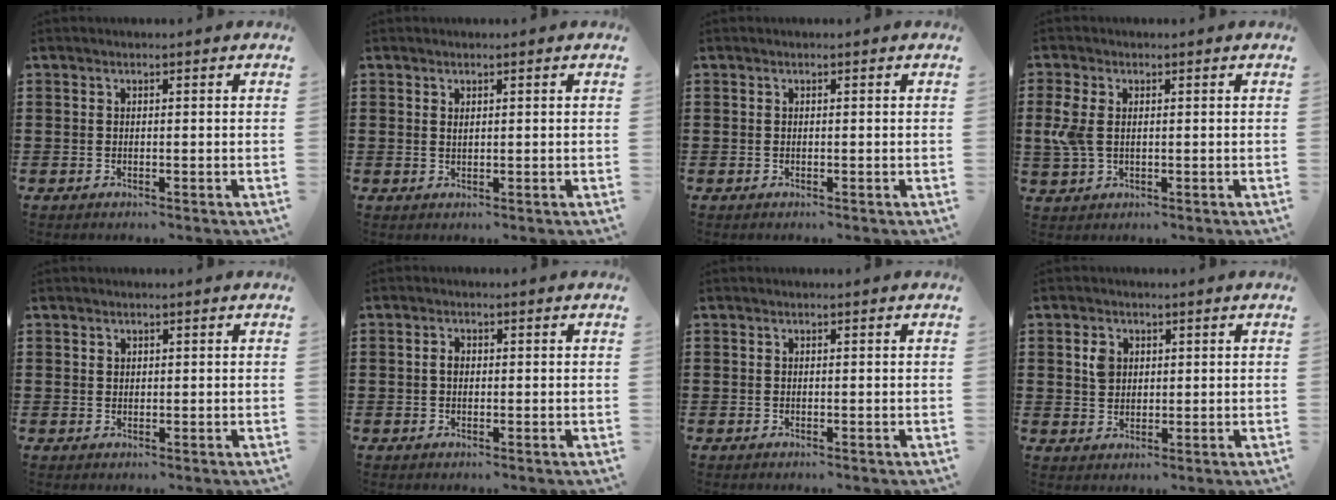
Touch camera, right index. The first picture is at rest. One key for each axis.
{"total": 0.7, "fx": 0.4, "fy": 0.4, "fz": 0.4, "tx": -0.010, "ty": 0.002, "tz": 0.008}
{"total": 0.0}
{"total": 4.7, "fx": 0.5, "fy": 2.8, "fz": 3.7, "tx": -0.103, "ty": -0.001, "tz": 0.001}
{"total": 1.2, "fx": 0.9, "fy": 0.8, "fz": 0.2, "tx": -0.005, "ty": 0.002, "tz": 0.017}
{"total": 1.5, "fx": 0.0, "fy": 1.0, "fz": 1.2, "tx": -0.024, "ty": 0.006, "tz": -0.001}
{"total": 0.0}
{"total": 2.9, "fx": 0.9, "fy": 2.3, "fz": 1.5, "tx": -0.037, "ty": 0.010, "tz": 0.016}